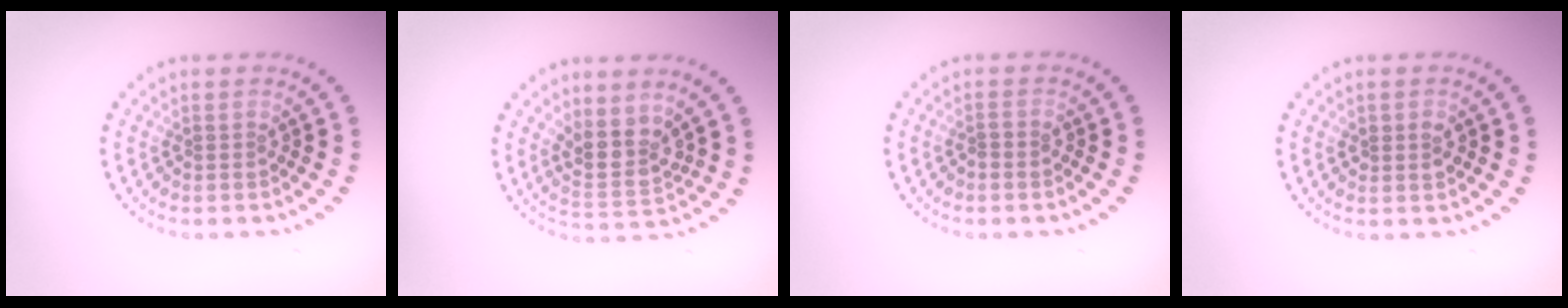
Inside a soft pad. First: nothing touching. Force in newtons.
{"total": 3.4, "press": 2.7, "slide": 2.0}
{"total": 0.6, "press": 0.4, "slide": 0.5}
{"total": 1.4, "press": 1.4, "slide": 0.2}